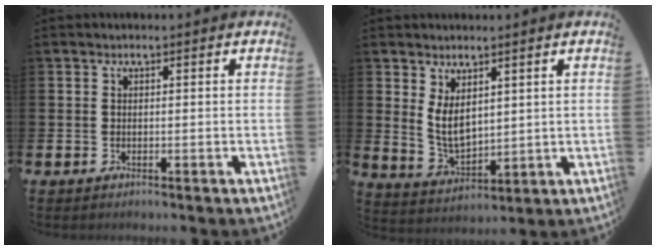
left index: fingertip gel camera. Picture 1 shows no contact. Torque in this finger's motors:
{"motor_torque": [0.91, -0.30, 0.16, 0.14]}